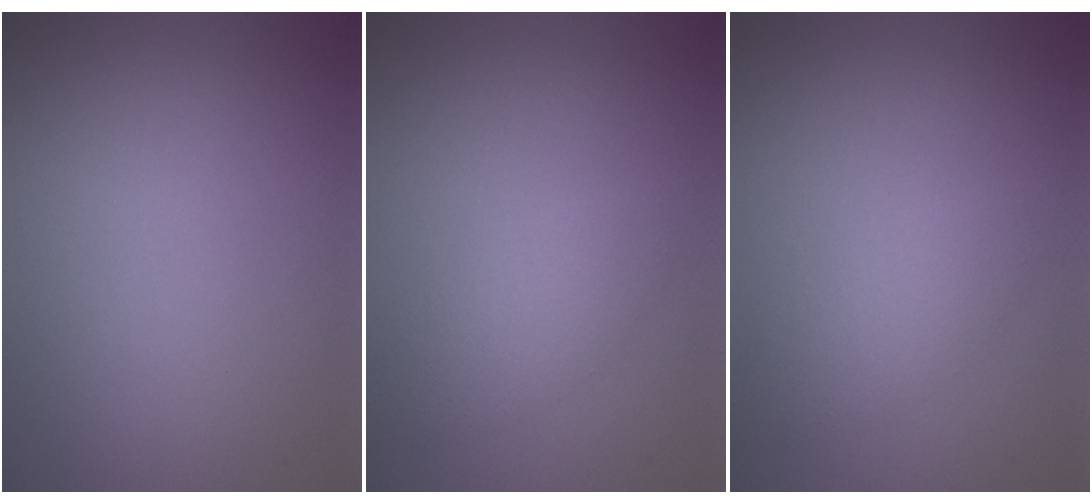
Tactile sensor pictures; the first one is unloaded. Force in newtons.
{"total": 2.5, "press": 2.5, "slide": 0.1}
{"total": 2.5, "press": 2.5, "slide": 0.1}